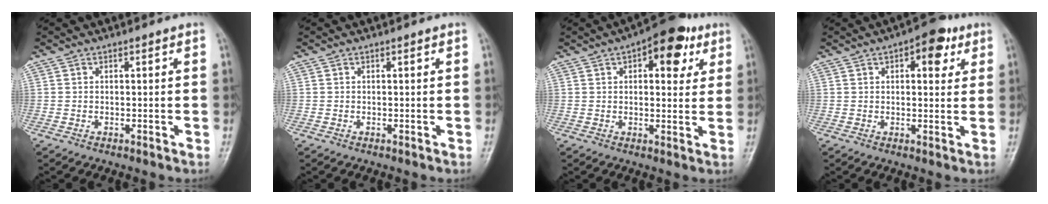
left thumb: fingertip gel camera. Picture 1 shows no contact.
{"total": 0.0}
{"total": 11.2, "force": [5.1, 5.5, 8.2], "torque": [-0.070, -0.004, 0.060]}
{"total": 7.4, "force": [3.4, 3.7, 5.5], "torque": [-0.043, -0.005, 0.035]}